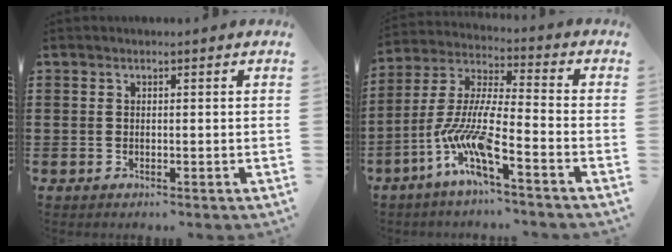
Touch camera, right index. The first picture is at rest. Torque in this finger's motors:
{"motor_torque": [2.14, 0.00, 1.05, 0.21]}